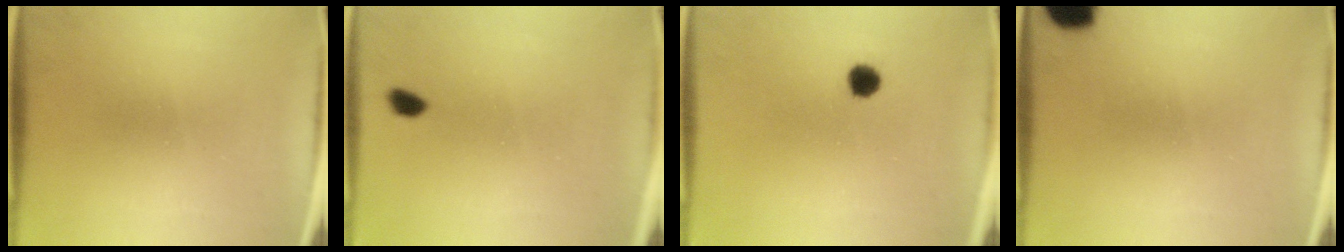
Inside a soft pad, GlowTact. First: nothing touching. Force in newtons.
{"total": 1.7}
{"total": 3.0}
{"total": 8.0}